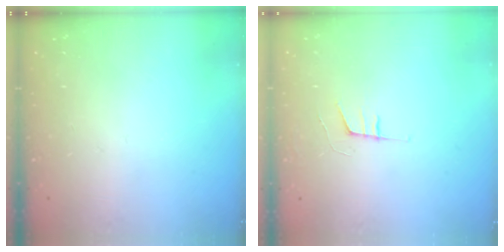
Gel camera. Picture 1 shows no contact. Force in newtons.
{"total": 6.1, "press": 5.2, "slide": 3.1}